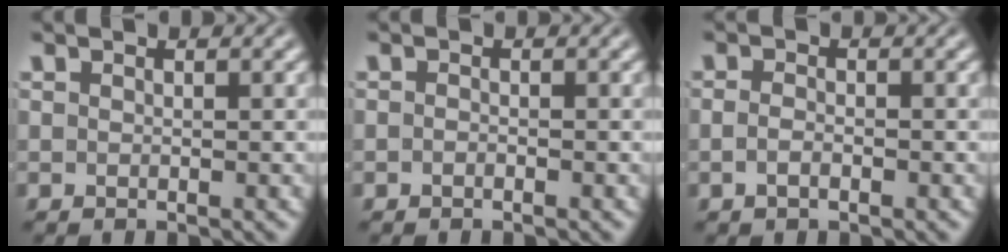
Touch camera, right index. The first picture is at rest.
{"total": 0.6, "force": [-0.5, -0.4, 0.0], "torque": [0.003, -0.002, -0.009]}
{"total": 1.0, "force": [-0.8, -0.1, 0.6], "torque": [-0.011, -0.007, -0.010]}